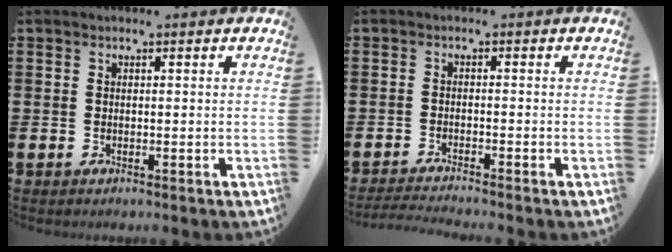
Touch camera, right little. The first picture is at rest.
{"total": 1.5, "force": [-1.4, -0.2, 0.5], "torque": [-0.007, 0.001, -0.027]}